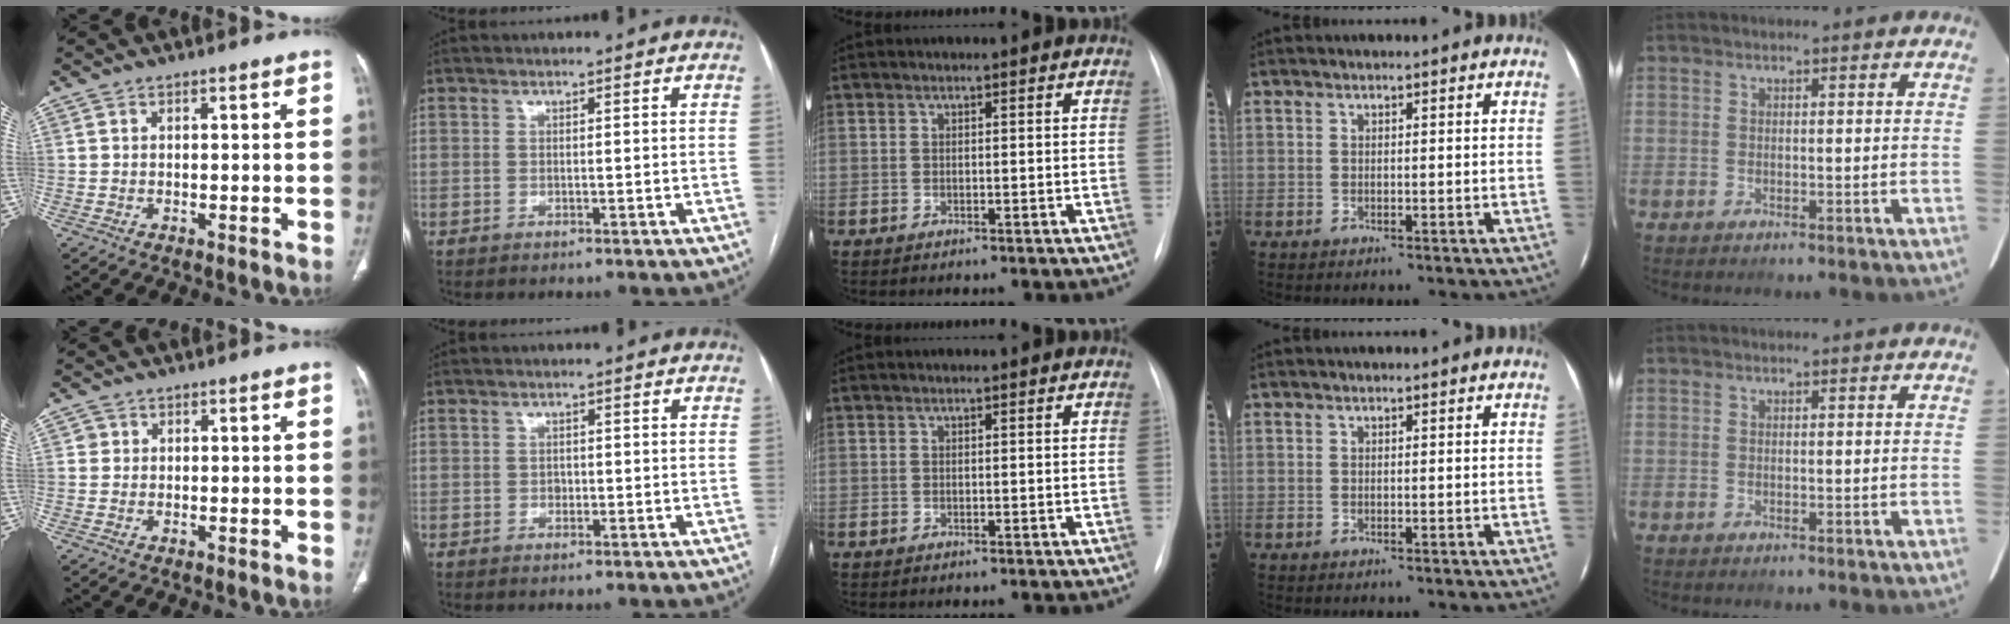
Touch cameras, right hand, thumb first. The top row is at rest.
{"thumb": {"total": 1.0, "force": [0.2, 1.0, 0.1], "torque": [0.007, 0.003, 0.003]}, "index": {"total": 0.9, "force": [-0.2, 0.7, 0.4], "torque": [-0.005, 0.003, -0.004]}}